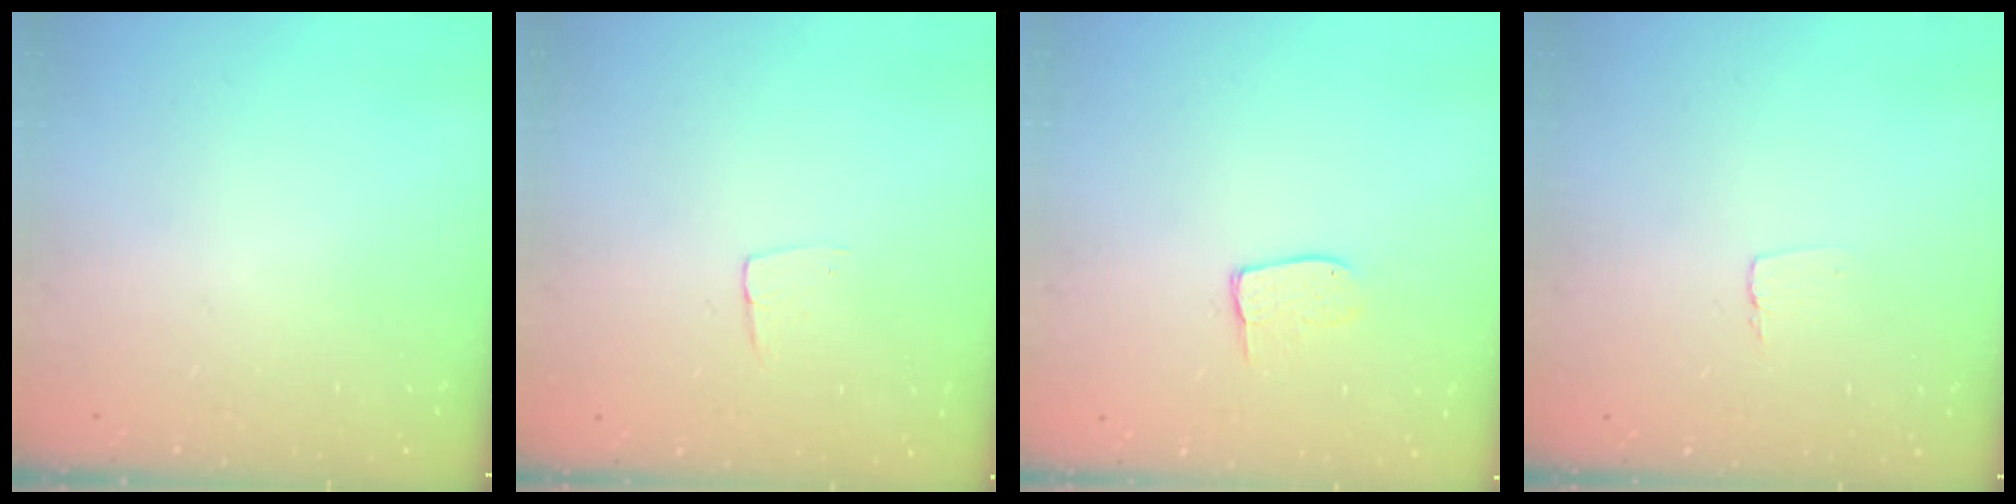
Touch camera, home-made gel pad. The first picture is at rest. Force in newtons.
{"total": 3.4, "press": 3.4, "slide": 0.2}
{"total": 6.1, "press": 6.1, "slide": 0.5}
{"total": 3.4, "press": 3.4, "slide": 0.3}